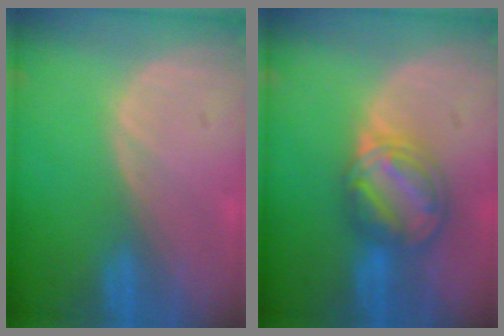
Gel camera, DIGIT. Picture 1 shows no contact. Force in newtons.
{"total": 8.0, "press": 6.9, "slide": 4.0}